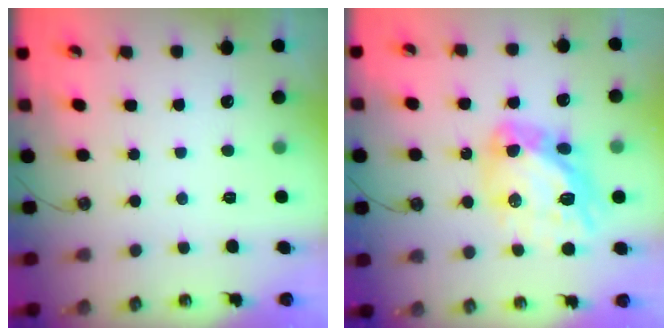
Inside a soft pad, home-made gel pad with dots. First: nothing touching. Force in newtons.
{"total": 18.0, "press": 17.9, "slide": 1.8}